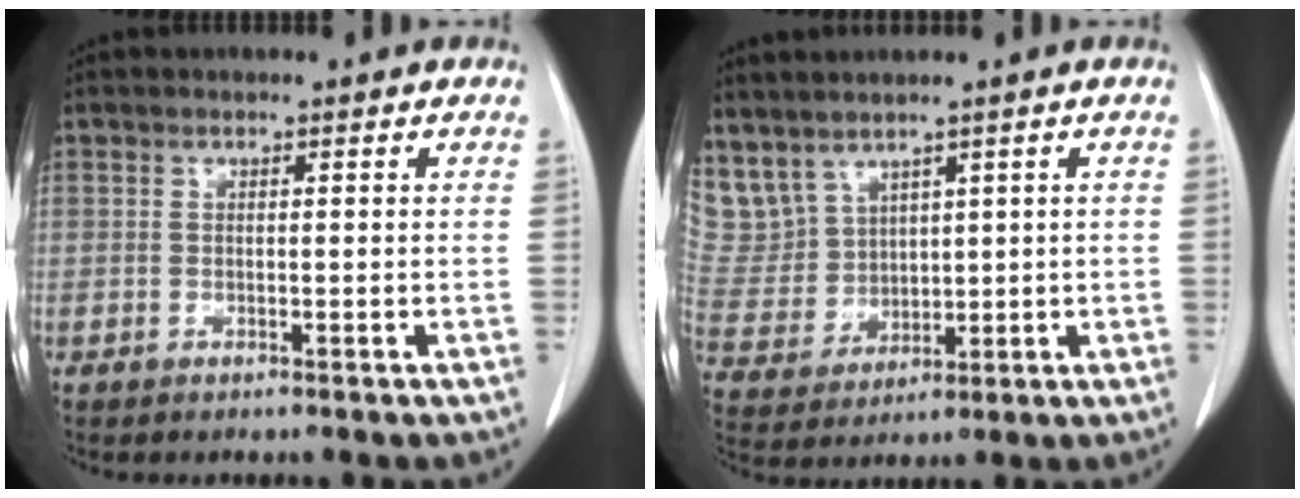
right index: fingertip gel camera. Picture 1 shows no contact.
{"total": 10.2, "force": [6.8, 7.1, 2.8], "torque": [-0.088, 0.027, 0.170]}